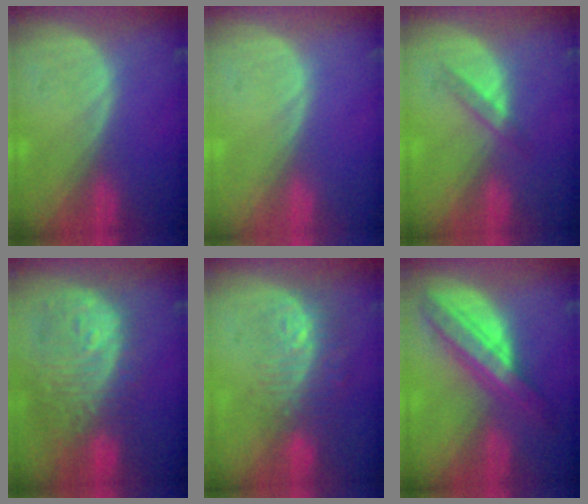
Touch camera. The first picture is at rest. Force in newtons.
{"total": 0.0}
{"total": 2.6, "press": 2.4, "slide": 1.0}
{"total": 12.2, "press": 10.9, "slide": 5.5}
{"total": 9.9, "press": 8.1, "slide": 5.7}
{"total": 8.5, "press": 8.5, "slide": 0.5}